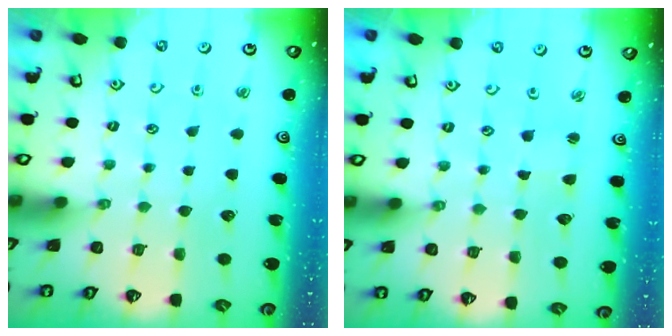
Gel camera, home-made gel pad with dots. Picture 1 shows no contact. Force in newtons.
{"total": 0.8, "press": 0.7, "slide": 0.3}